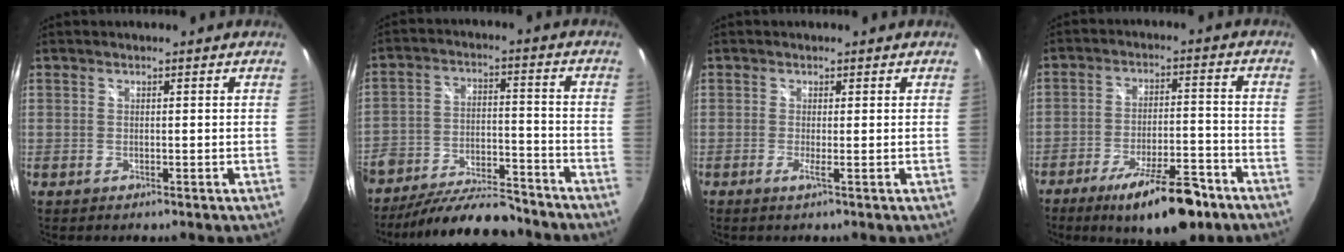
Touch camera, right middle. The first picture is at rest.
{"total": 16.6, "force": [-13.5, 5.8, 7.6], "torque": [-0.156, -0.015, -0.199]}
{"total": 0.9, "force": [0.0, -0.4, 0.8], "torque": [-0.018, -0.006, -0.004]}
{"total": 14.2, "force": [-9.9, 3.9, 9.5], "torque": [-0.160, -0.010, -0.146]}